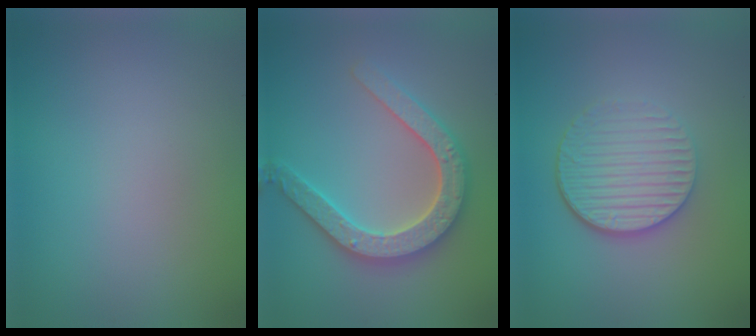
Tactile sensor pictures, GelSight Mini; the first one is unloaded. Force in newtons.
{"total": 5.3, "press": 5.2, "slide": 0.9}
{"total": 5.1, "press": 3.9, "slide": 3.3}